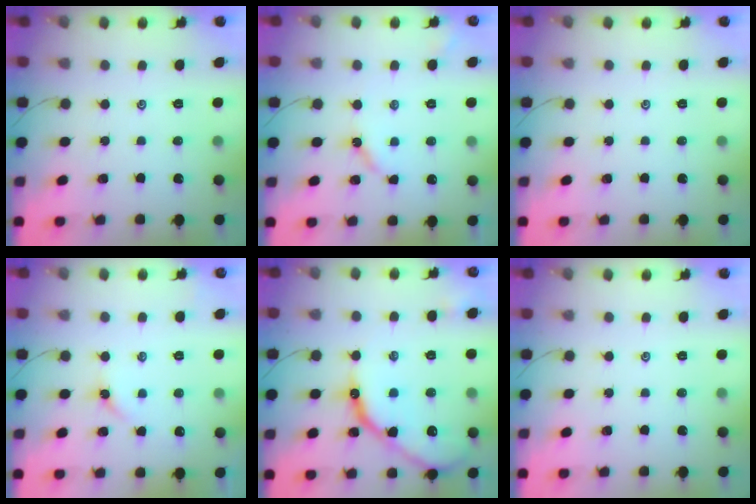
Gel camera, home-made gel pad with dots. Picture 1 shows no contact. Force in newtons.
{"total": 4.8, "press": 4.8, "slide": 0.4}
{"total": 0.0}
{"total": 4.0, "press": 3.9, "slide": 0.5}
{"total": 15.1, "press": 15.0, "slide": 1.5}
{"total": 0.0}